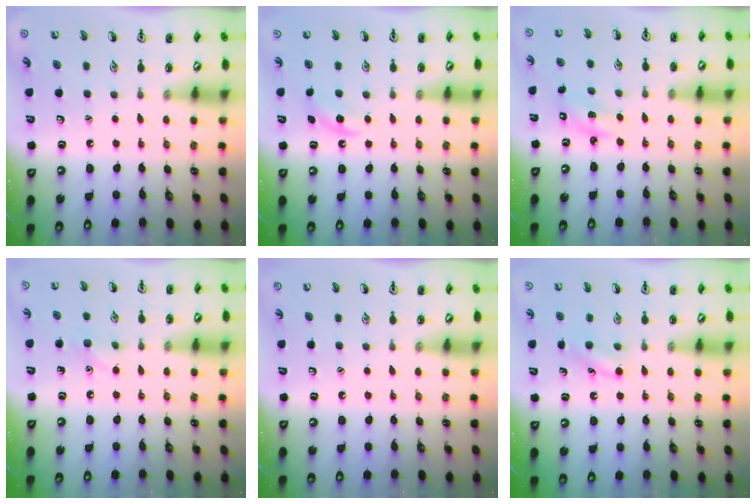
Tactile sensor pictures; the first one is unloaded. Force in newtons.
{"total": 3.7, "press": 3.5, "slide": 1.2}
{"total": 2.3, "press": 2.2, "slide": 0.4}
{"total": 5.1, "press": 4.8, "slide": 1.6}
{"total": 0.0}
{"total": 5.8, "press": 5.6, "slide": 1.6}